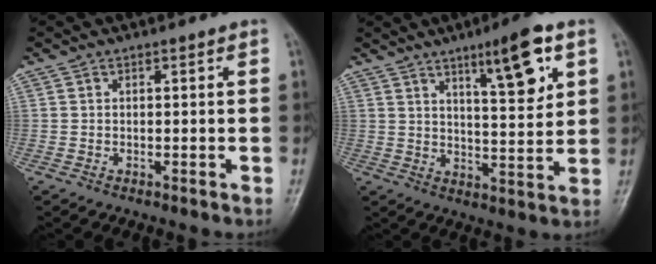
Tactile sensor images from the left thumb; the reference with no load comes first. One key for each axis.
{"total": 10.9, "fx": 5.6, "fy": 2.4, "fz": 9.1, "tx": -0.127, "ty": -0.033, "tz": 0.088}